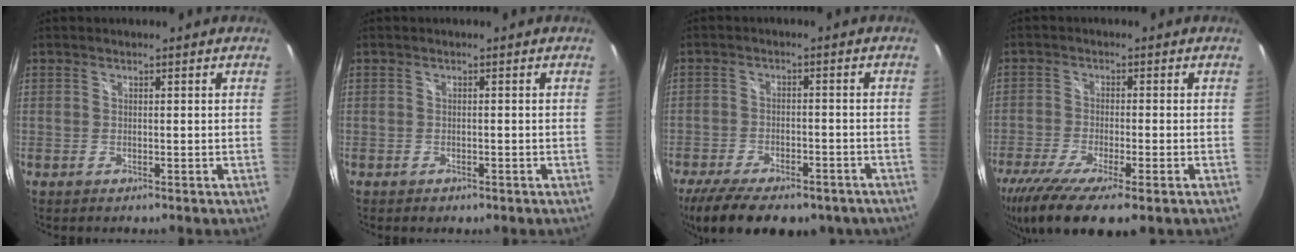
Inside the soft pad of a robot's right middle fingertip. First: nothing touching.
{"total": 1.1, "force": [-0.7, 0.7, 0.4], "torque": [-0.009, -0.003, -0.011]}
{"total": 17.5, "force": [-12.9, 7.1, 9.6], "torque": [-0.201, -0.038, -0.184]}
{"total": 12.9, "force": [-8.5, 2.7, 9.3], "torque": [-0.196, -0.058, -0.146]}